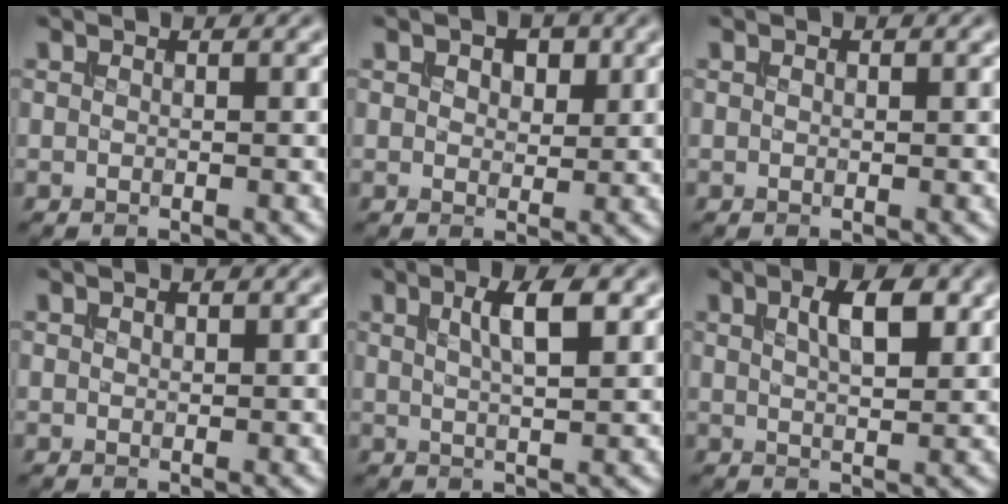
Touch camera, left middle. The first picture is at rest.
{"total": 2.6, "force": [1.2, 1.6, 1.6], "torque": [-0.024, 0.001, 0.015]}
{"total": 0.0}
{"total": 0.0}
{"total": 3.8, "force": [1.3, 1.1, 3.4], "torque": [-0.052, 0.005, 0.021]}
{"total": 3.7, "force": [1.4, 1.3, 3.1], "torque": [-0.057, 0.004, 0.026]}